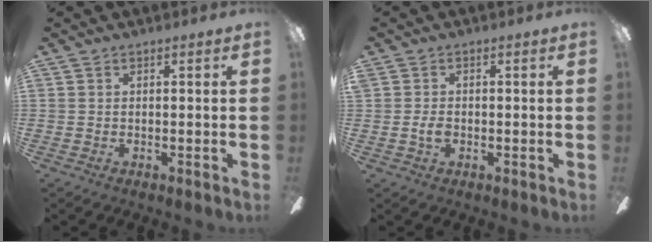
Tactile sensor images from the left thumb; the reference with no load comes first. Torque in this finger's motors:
{"motor_torque": [0.55, 0.53, 0.73, 0.30, 0.09]}